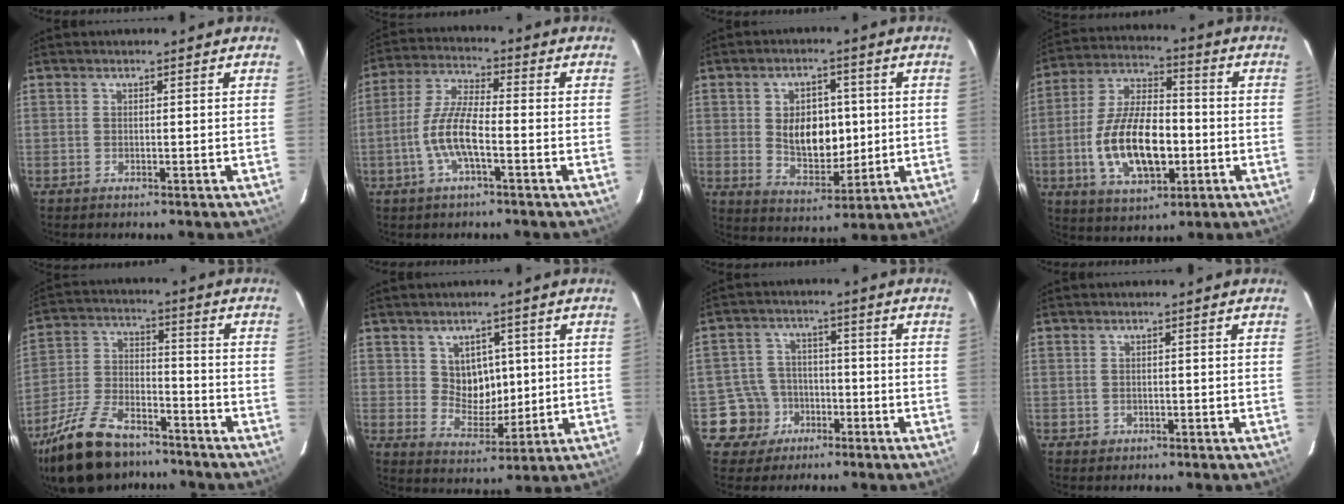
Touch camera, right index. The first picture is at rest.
{"total": 9.2, "force": [-3.0, 2.3, 8.3], "torque": [-0.177, 0.003, -0.060]}
{"total": 10.3, "force": [0.7, 6.8, 7.7], "torque": [-0.135, 0.001, 0.025]}
{"total": 16.9, "force": [-3.8, 8.2, 14.3], "torque": [-0.288, 0.005, -0.058]}
{"total": 19.7, "force": [-14.5, 8.6, 10.0], "torque": [-0.214, -0.010, -0.248]}
{"total": 6.9, "force": [1.7, 5.8, 3.2], "torque": [-0.050, 0.002, 0.040]}
{"total": 7.5, "force": [-3.6, 6.6, 0.1], "torque": [-0.027, 0.026, -0.055]}
{"total": 1.2, "force": [-0.5, 1.1, 0.1], "torque": [0.000, 0.000, -0.002]}